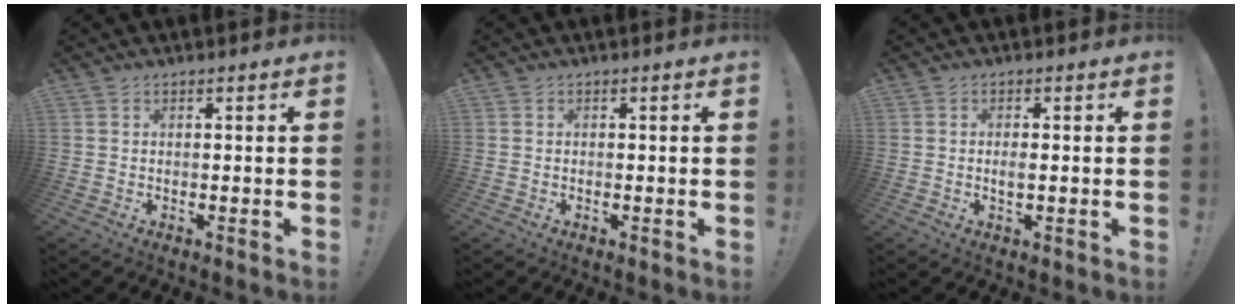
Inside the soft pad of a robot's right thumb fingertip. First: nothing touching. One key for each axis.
{"total": 0.0}
{"total": 2.0, "fx": -0.4, "fy": 0.6, "fz": 1.8, "tx": -0.028, "ty": 0.000, "tz": -0.009}